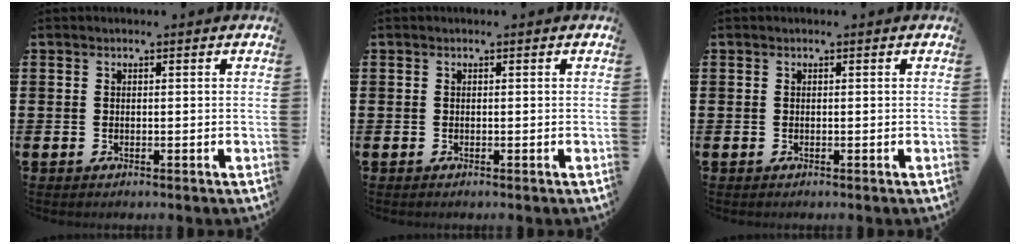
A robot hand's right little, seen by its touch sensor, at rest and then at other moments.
{"total": 0.0}
{"total": 0.0}